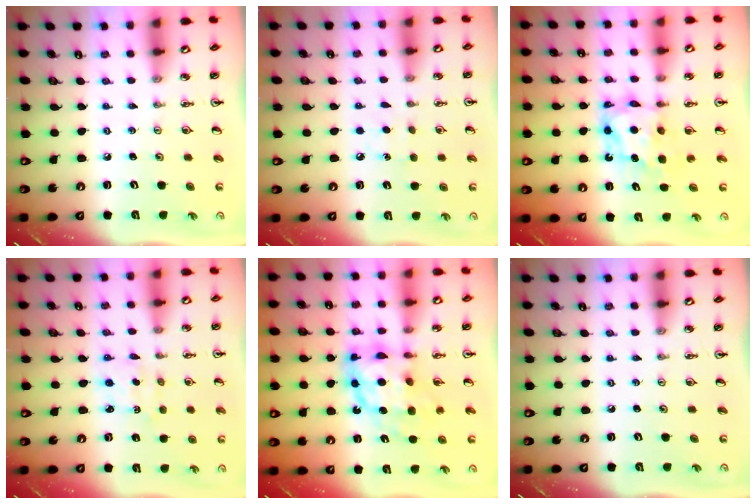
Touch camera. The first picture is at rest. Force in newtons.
{"total": 5.6, "press": 5.5, "slide": 0.6}
{"total": 6.6, "press": 6.6, "slide": 0.6}
{"total": 2.1, "press": 2.1, "slide": 0.4}
{"total": 13.5, "press": 13.4, "slide": 1.2}
{"total": 0.0}